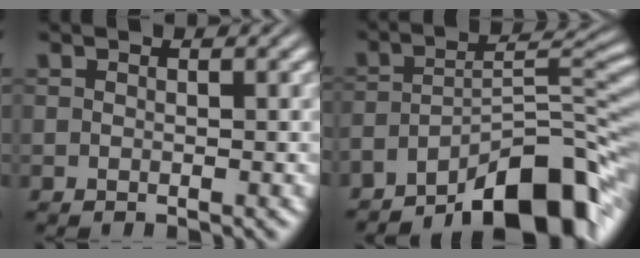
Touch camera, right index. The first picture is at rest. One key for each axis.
{"total": 11.1, "fx": -6.2, "fy": 4.4, "fz": 8.1, "tx": -0.105, "ty": -0.026, "tz": -0.085}